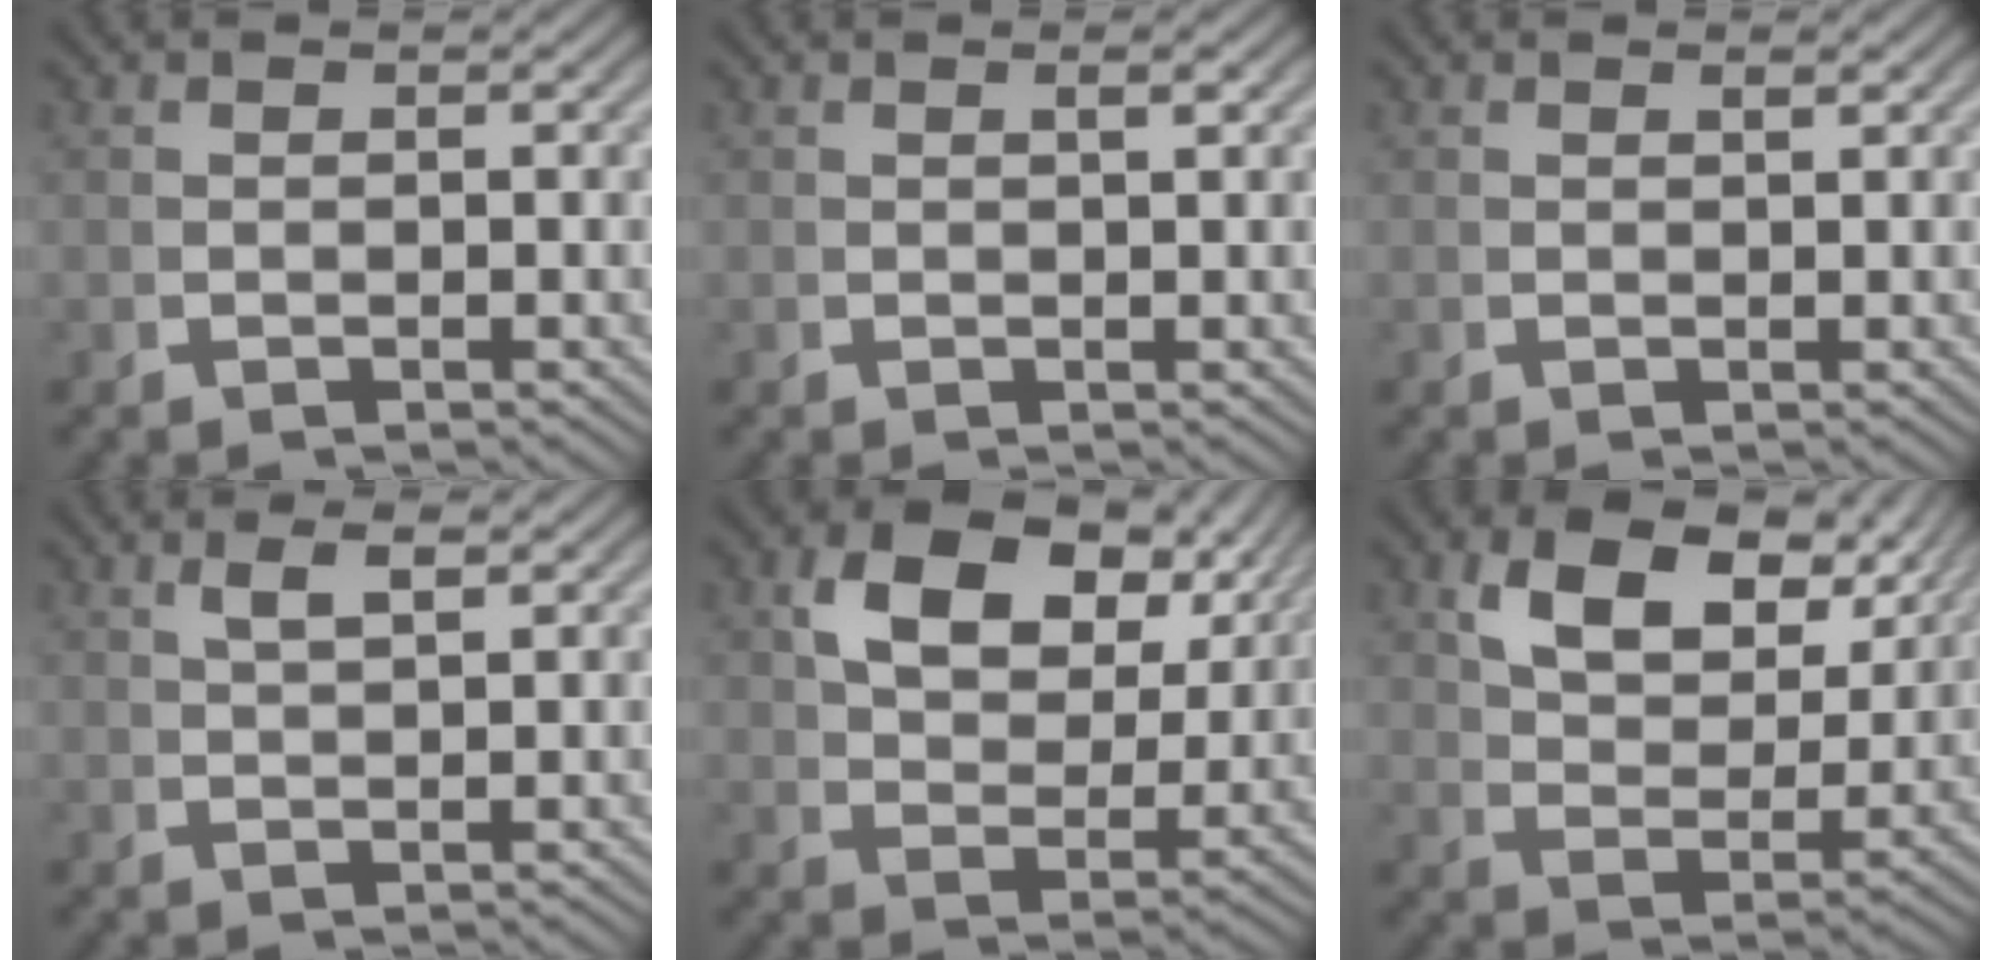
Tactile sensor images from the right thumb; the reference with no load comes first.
{"total": 0.8, "force": [0.3, 0.0, 0.7], "torque": [-0.007, 0.003, 0.008]}
{"total": 0.5, "force": [0.5, 0.0, 0.3], "torque": [-0.003, 0.000, 0.010]}
{"total": 1.8, "force": [1.3, -0.1, 1.2], "torque": [-0.018, 0.007, 0.031]}
{"total": 7.6, "force": [3.9, 3.8, 5.3], "torque": [-0.090, 0.004, 0.067]}
{"total": 7.9, "force": [4.7, 3.6, 5.1], "torque": [-0.082, 0.005, 0.082]}